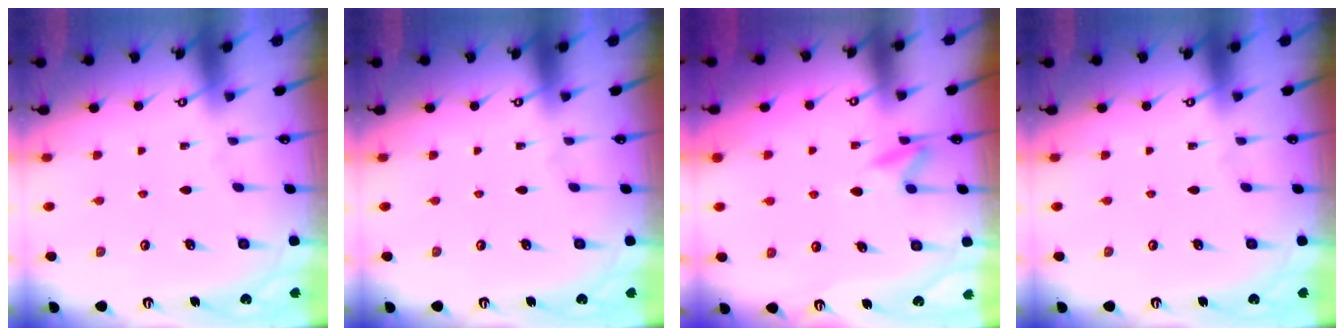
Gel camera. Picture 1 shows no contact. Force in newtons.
{"total": 0.0}
{"total": 8.1, "press": 8.1, "slide": 1.0}
{"total": 0.0}